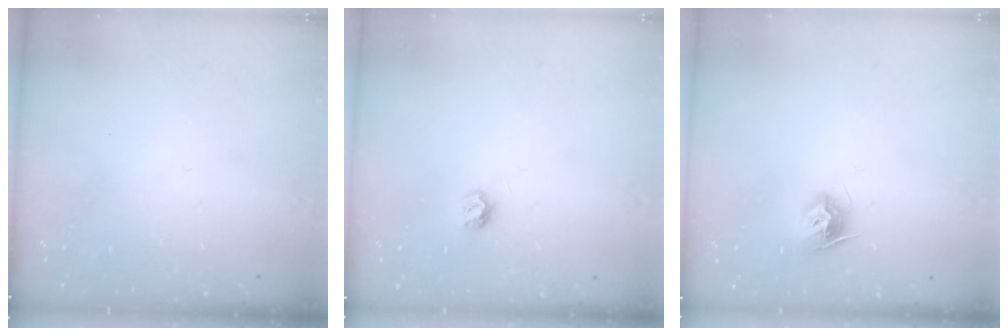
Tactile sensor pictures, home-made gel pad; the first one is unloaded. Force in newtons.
{"total": 5.5, "press": 5.4, "slide": 0.6}
{"total": 8.7, "press": 8.6, "slide": 0.4}